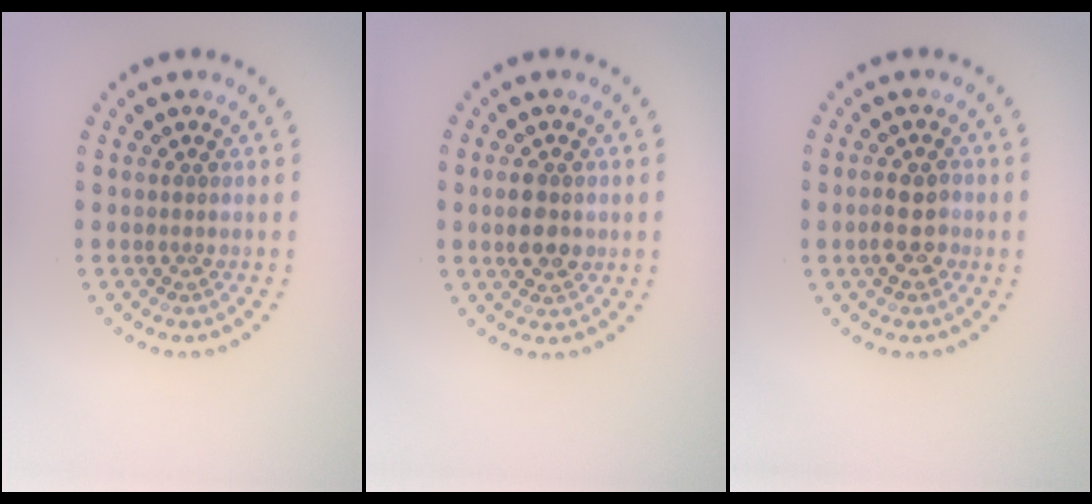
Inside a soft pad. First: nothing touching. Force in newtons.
{"total": 3.1, "press": 3.1, "slide": 0.2}
{"total": 2.6, "press": 2.5, "slide": 0.3}